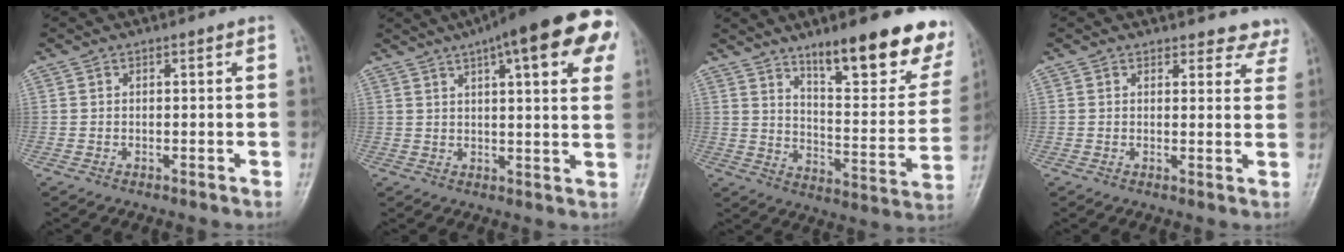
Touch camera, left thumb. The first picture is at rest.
{"total": 21.5, "force": [10.8, 5.7, 17.7], "torque": [-0.229, 0.012, 0.132]}
{"total": 21.7, "force": [14.3, 6.1, 15.1], "torque": [-0.158, -0.080, 0.212]}
{"total": 6.5, "force": [6.0, 2.4, -0.2], "torque": [0.056, -0.028, 0.036]}